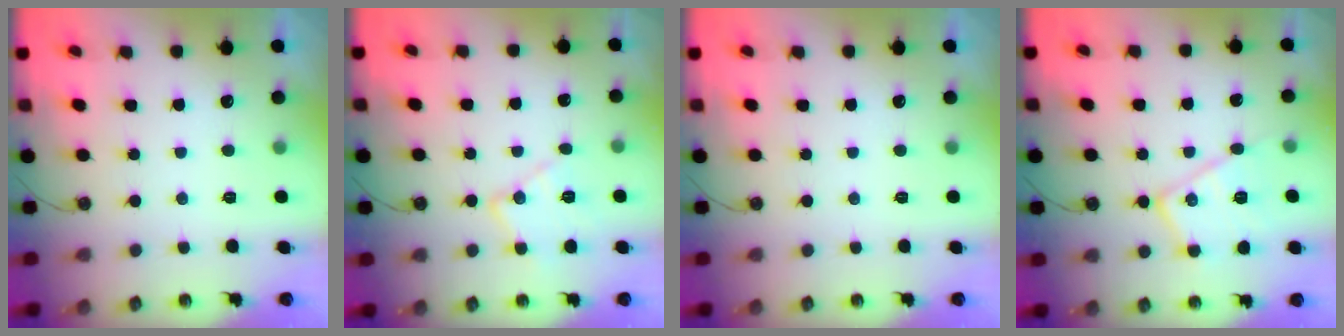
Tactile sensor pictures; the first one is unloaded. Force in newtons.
{"total": 12.2, "press": 12.2, "slide": 0.8}
{"total": 0.0}
{"total": 13.4, "press": 13.4, "slide": 0.4}